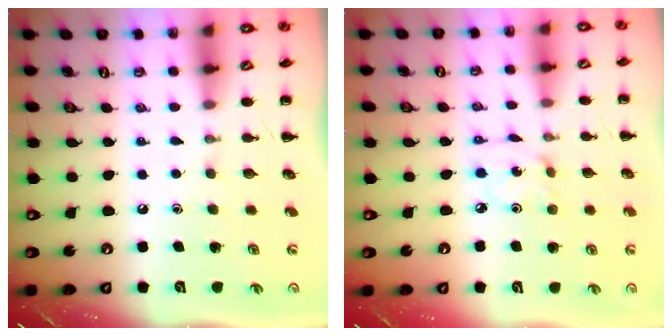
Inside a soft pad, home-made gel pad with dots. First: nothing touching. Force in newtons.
{"total": 2.5, "press": 2.5, "slide": 0.5}